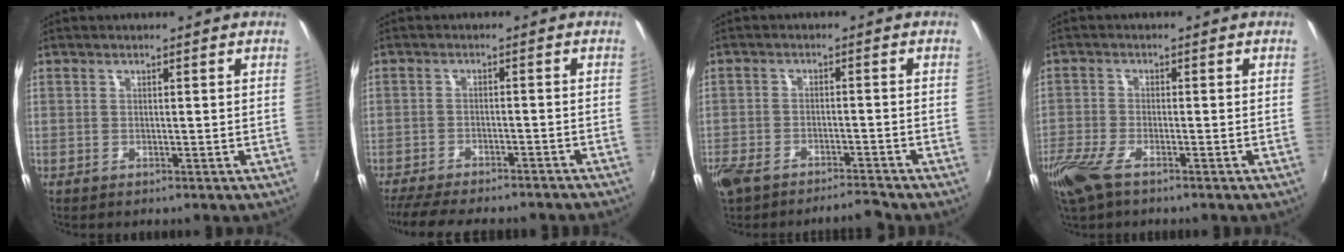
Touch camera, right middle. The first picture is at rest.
{"total": 14.1, "force": [-12.3, 2.8, 6.4], "torque": [-0.135, -0.030, -0.178]}
{"total": 7.7, "force": [-6.7, 1.9, 3.2], "torque": [-0.092, -0.013, -0.119]}
{"total": 7.8, "force": [-5.2, 2.5, 5.2], "torque": [-0.133, -0.024, -0.106]}